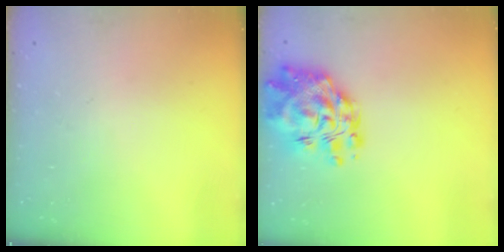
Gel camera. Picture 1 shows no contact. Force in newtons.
{"total": 14.5, "press": 13.6, "slide": 4.9}